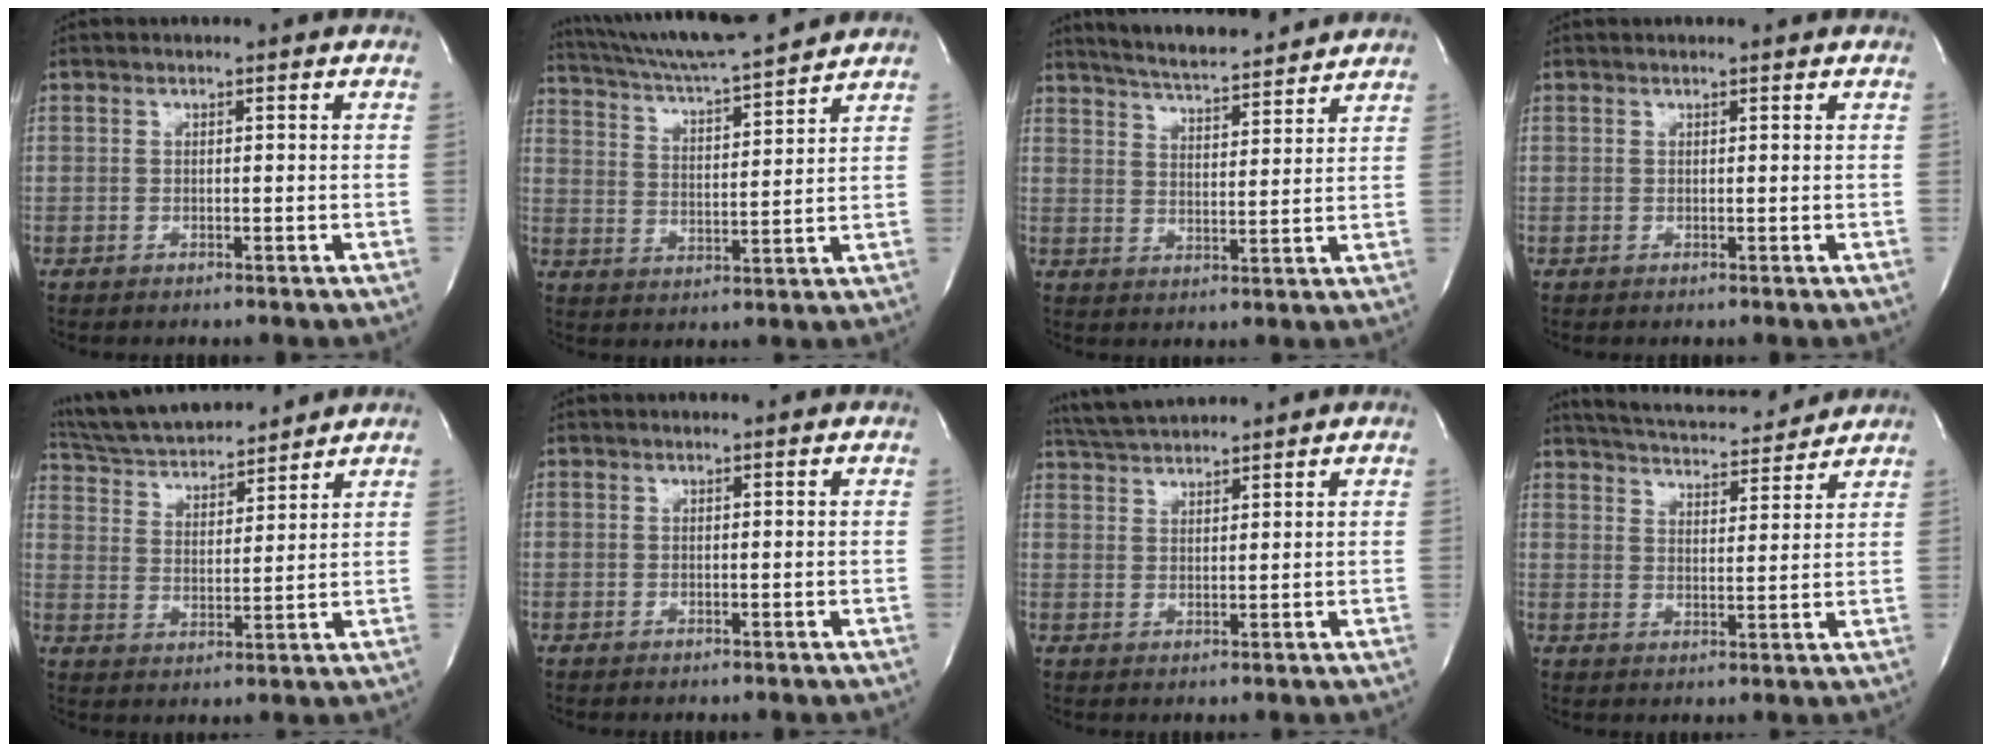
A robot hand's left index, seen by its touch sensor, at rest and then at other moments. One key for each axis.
{"total": 16.8, "fx": 15.5, "fy": 0.6, "fz": 6.5, "tx": -0.122, "ty": 0.017, "tz": 0.245}
{"total": 14.1, "fx": 13.0, "fy": 1.6, "fz": 5.1, "tx": -0.091, "ty": 0.012, "tz": 0.193}
{"total": 1.7, "fx": 1.6, "fy": 0.1, "fz": 0.6, "tx": -0.011, "ty": 0.014, "tz": 0.020}
{"total": 15.9, "fx": 14.7, "fy": 2.8, "fz": 5.4, "tx": -0.098, "ty": 0.026, "tz": 0.249}
{"total": 1.4, "fx": 1.3, "fy": 0.1, "fz": 0.5, "tx": -0.010, "ty": 0.012, "tz": 0.017}
{"total": 7.2, "fx": 6.9, "fy": 0.2, "fz": 2.0, "tx": -0.046, "ty": 0.031, "tz": 0.124}
{"total": 14.1, "fx": 13.2, "fy": 2.5, "fz": 4.3, "tx": -0.072, "ty": 0.019, "tz": 0.191}